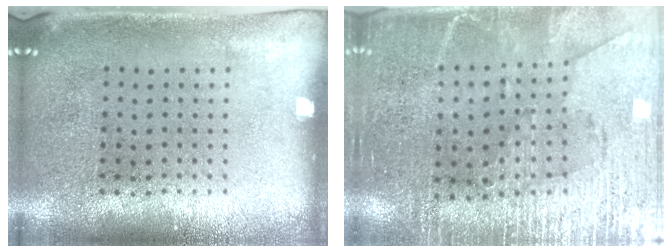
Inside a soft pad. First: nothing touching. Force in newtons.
{"total": 3.1, "press": 2.9, "slide": 1.2}